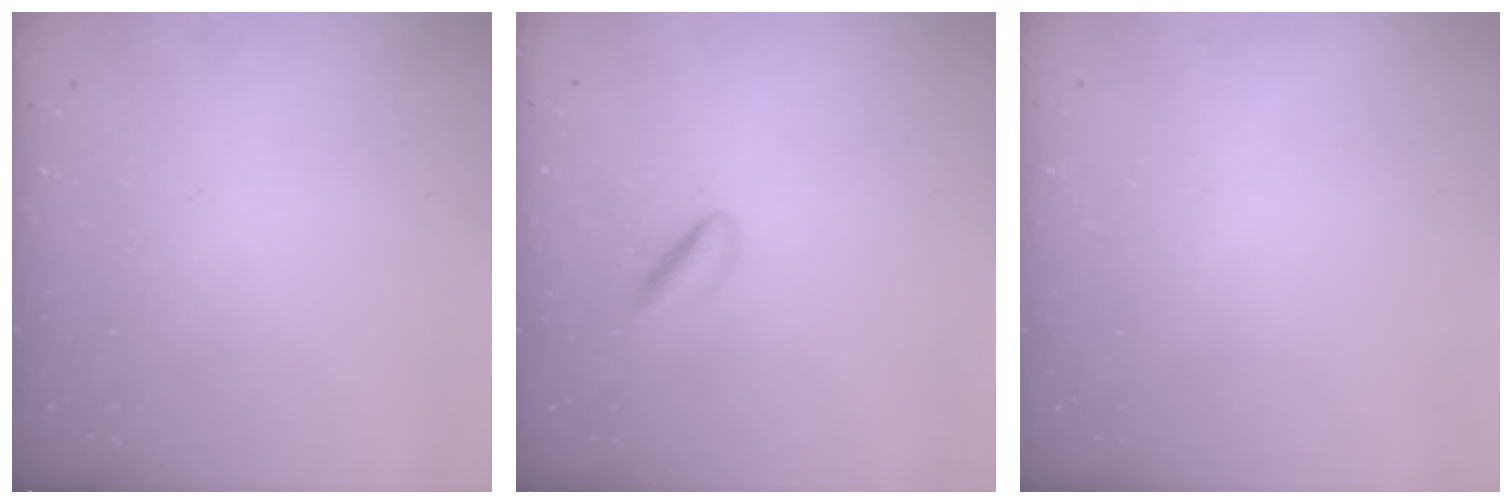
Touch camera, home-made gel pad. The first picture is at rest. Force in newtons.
{"total": 3.0, "press": 3.0, "slide": 0.1}
{"total": 2.2, "press": 2.2, "slide": 0.1}